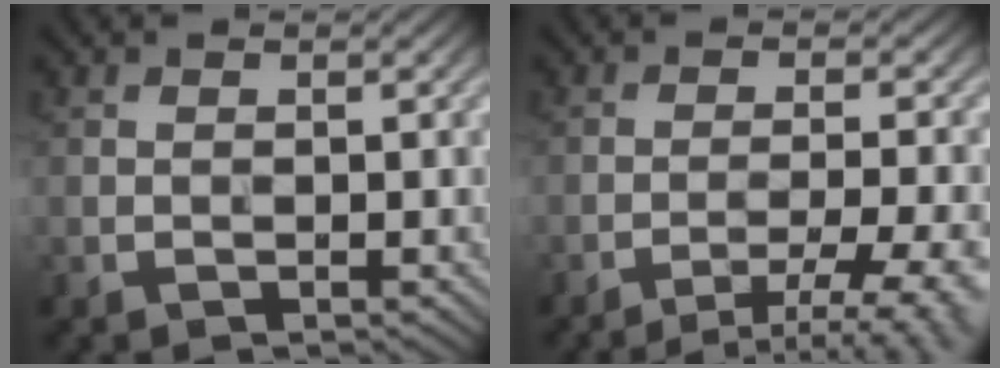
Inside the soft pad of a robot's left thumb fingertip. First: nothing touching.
{"total": 7.9, "force": [-5.7, 1.2, 5.3], "torque": [-0.084, 0.011, -0.071]}